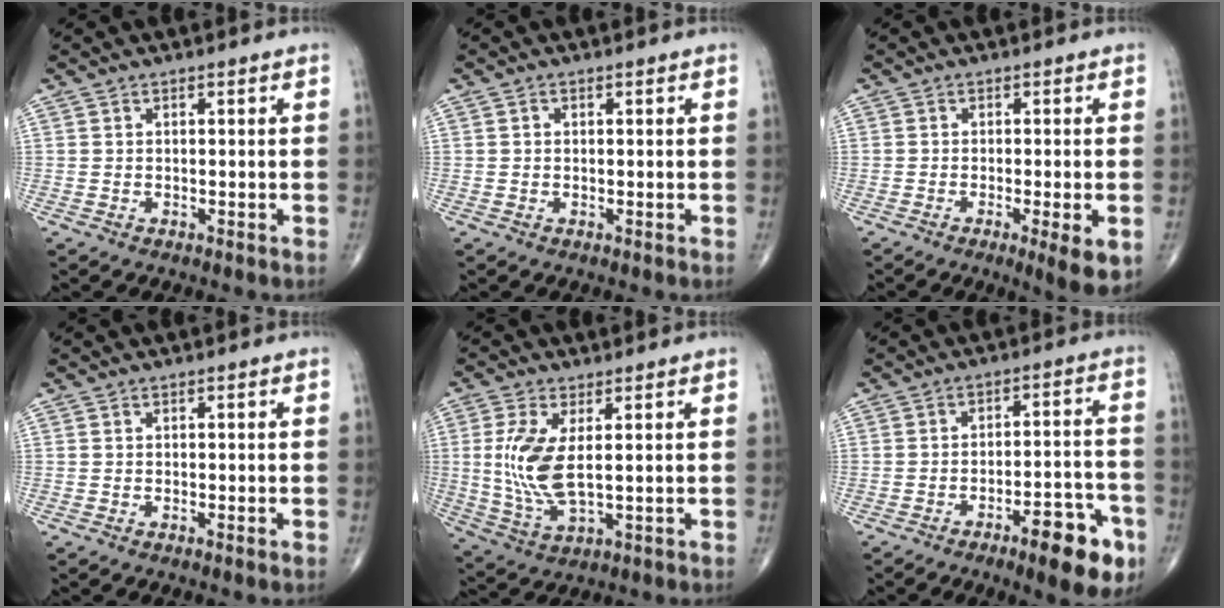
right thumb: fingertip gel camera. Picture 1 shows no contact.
{"total": 0.6, "force": [0.1, 0.5, 0.3], "torque": [-0.002, 0.004, 0.003]}
{"total": 6.3, "force": [-2.1, 1.0, 5.9], "torque": [-0.084, -0.013, -0.028]}
{"total": 0.5, "force": [-0.1, 0.0, 0.5], "torque": [-0.009, -0.002, -0.001]}
{"total": 10.1, "force": [1.3, 4.0, 9.1], "torque": [-0.205, -0.014, 0.034]}
{"total": 12.3, "force": [-6.5, 3.7, 9.8], "torque": [-0.111, 0.037, -0.086]}